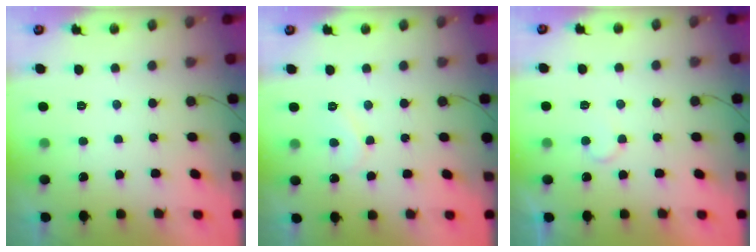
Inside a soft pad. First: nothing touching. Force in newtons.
{"total": 6.4, "press": 6.4, "slide": 0.5}
{"total": 4.5, "press": 4.5, "slide": 0.5}